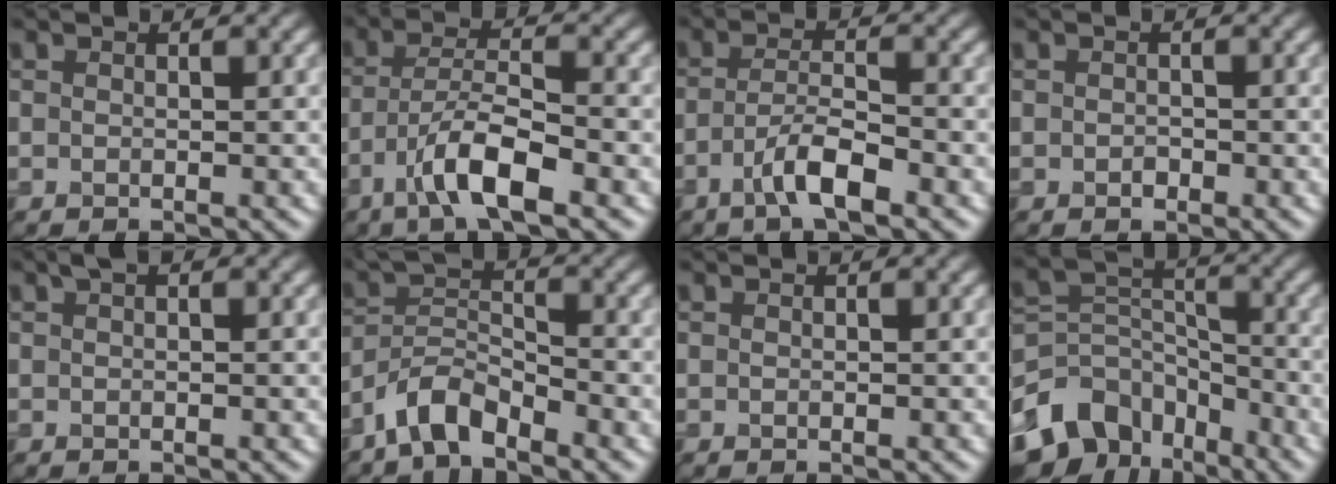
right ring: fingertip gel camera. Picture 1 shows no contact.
{"total": 6.0, "force": [-3.3, 1.6, 4.7], "torque": [-0.089, 0.014, -0.064]}
{"total": 4.0, "force": [-2.3, 0.8, 3.1], "torque": [-0.061, 0.013, -0.047]}
{"total": 0.0}
{"total": 0.6, "force": [0.3, 0.0, 0.5], "torque": [-0.014, 0.006, 0.004]}
{"total": 3.8, "force": [-3.2, 1.2, 1.7], "torque": [-0.029, 0.012, -0.070]}
{"total": 0.0}
{"total": 8.6, "force": [-5.1, 5.9, 3.6], "torque": [-0.070, 0.002, -0.107]}